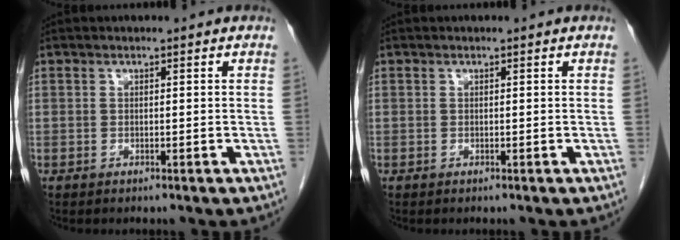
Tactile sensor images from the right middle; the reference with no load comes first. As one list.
[{"total": 0.0}]